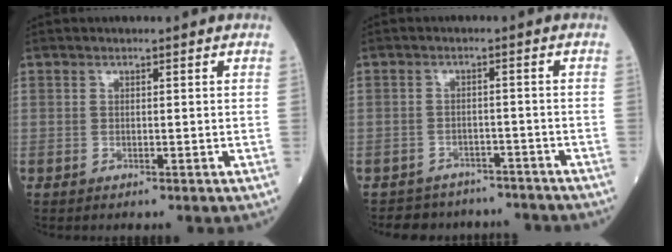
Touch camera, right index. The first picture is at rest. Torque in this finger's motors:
{"motor_torque": [0.85, -0.95, -0.21, -0.21]}